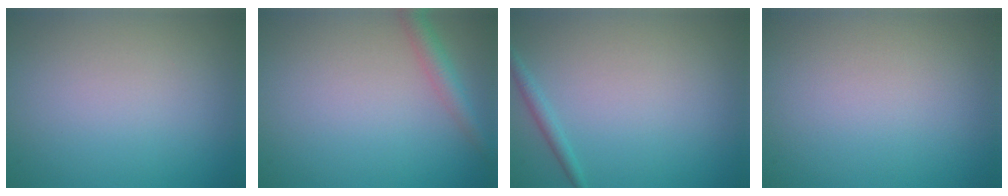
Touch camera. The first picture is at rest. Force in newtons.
{"total": 2.4, "press": 2.4, "slide": 0.2}
{"total": 1.1, "press": 1.1, "slide": 0.1}
{"total": 0.0}